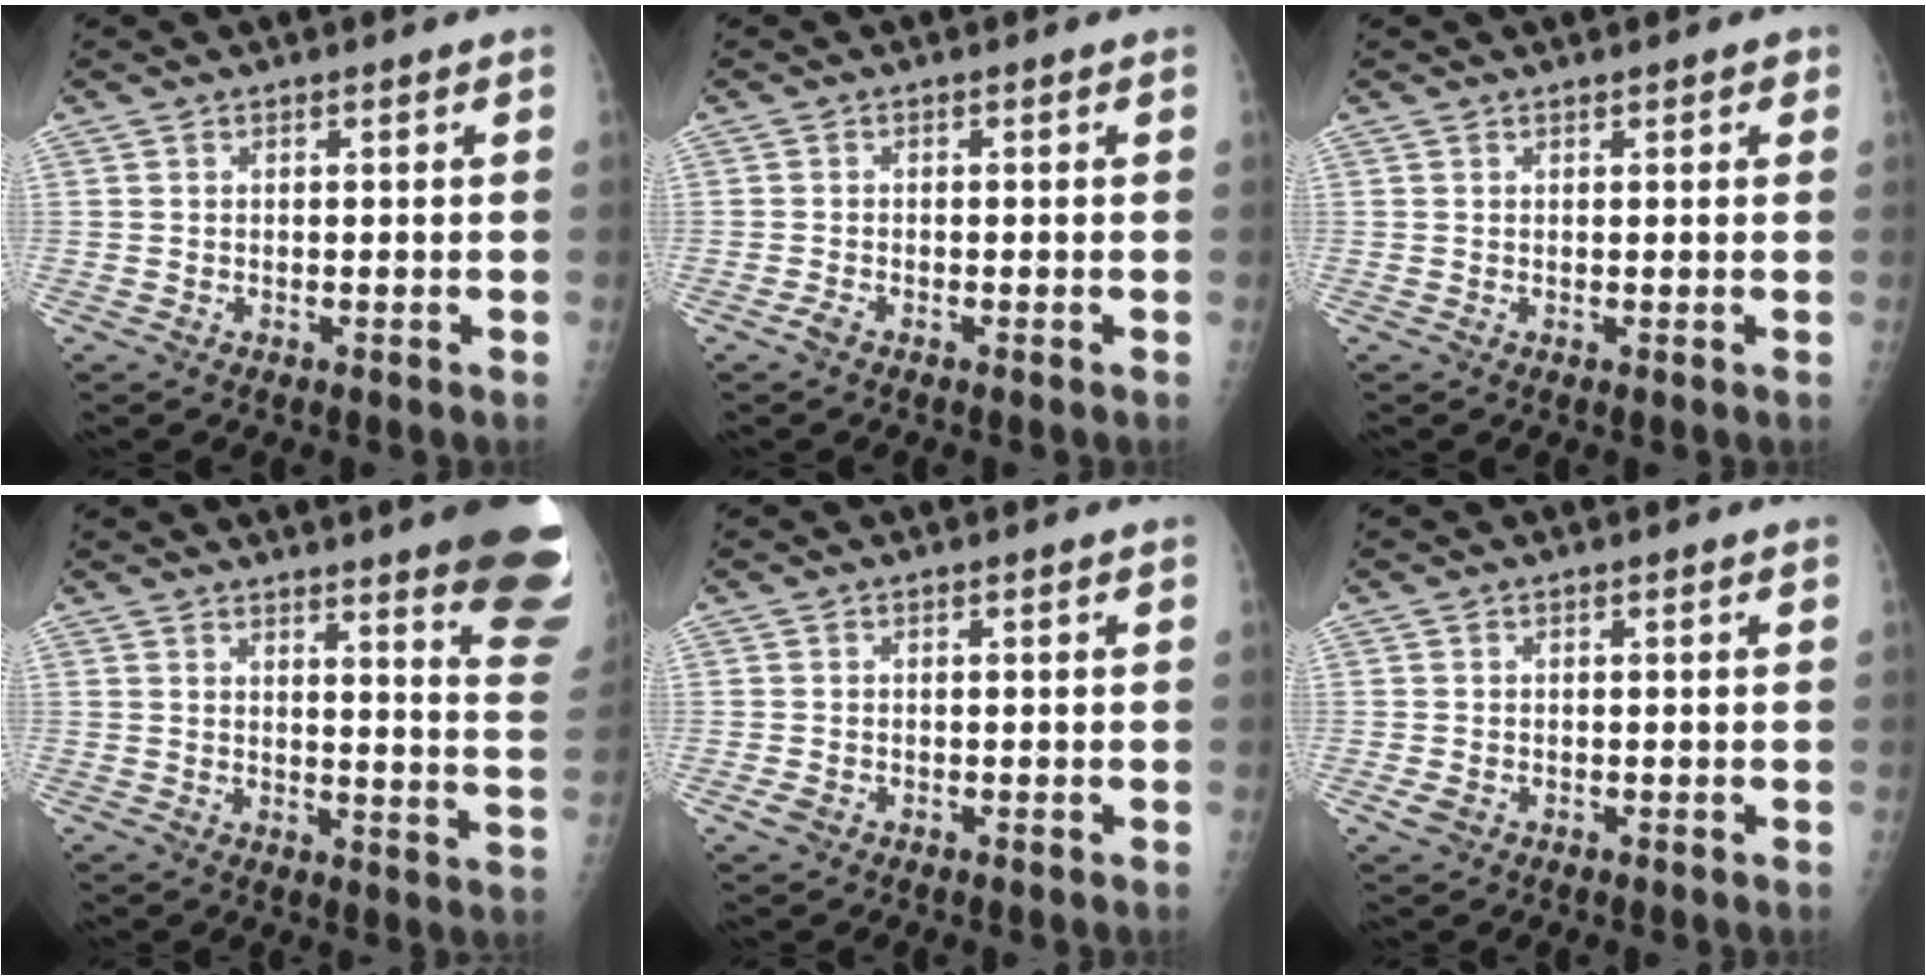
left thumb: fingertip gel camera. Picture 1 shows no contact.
{"total": 1.2, "force": [-0.9, 0.4, 0.6], "torque": [-0.018, -0.002, -0.019]}
{"total": 1.3, "force": [0.8, 0.6, 0.8], "torque": [-0.004, -0.001, 0.008]}
{"total": 18.0, "force": [13.2, 1.8, 12.2], "torque": [-0.126, -0.099, 0.146]}
{"total": 1.5, "force": [-0.6, 1.1, 0.7], "torque": [-0.015, 0.000, -0.010]}
{"total": 1.8, "force": [-0.6, 1.3, 1.0], "torque": [-0.018, -0.001, -0.009]}